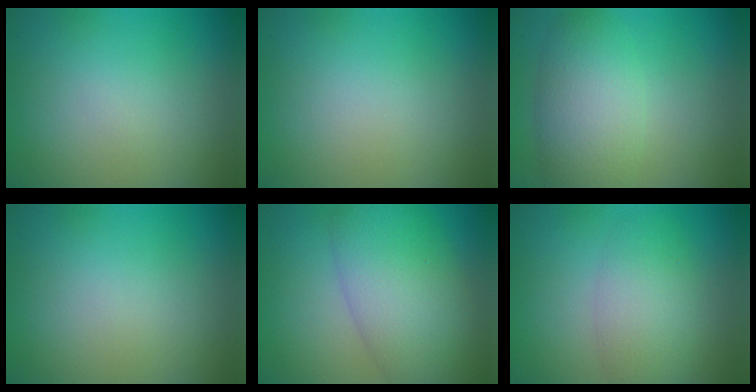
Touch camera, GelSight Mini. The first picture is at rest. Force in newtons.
{"total": 0.0}
{"total": 5.3, "press": 5.3, "slide": 0.1}
{"total": 0.0}
{"total": 8.6, "press": 8.6, "slide": 0.2}
{"total": 4.2, "press": 4.2, "slide": 0.1}